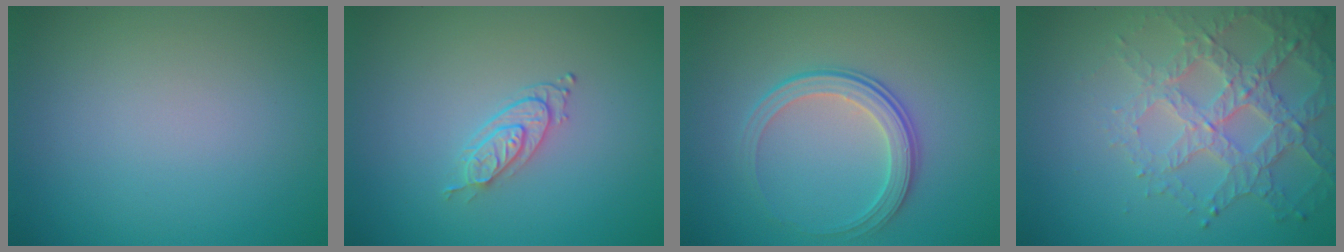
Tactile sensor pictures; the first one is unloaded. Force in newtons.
{"total": 2.0, "press": 1.4, "slide": 1.4}
{"total": 2.8, "press": 2.2, "slide": 1.8}
{"total": 4.7, "press": 4.2, "slide": 2.2}